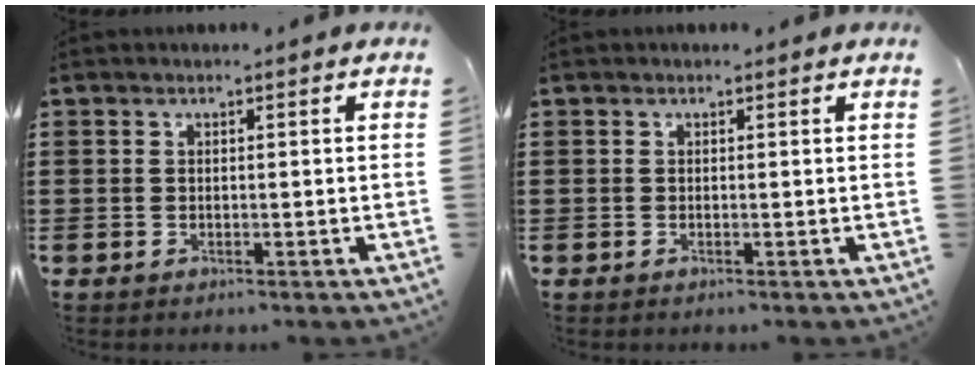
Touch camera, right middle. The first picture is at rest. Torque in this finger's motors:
{"motor_torque": [0.45, -0.43, 0.17, 0.04]}